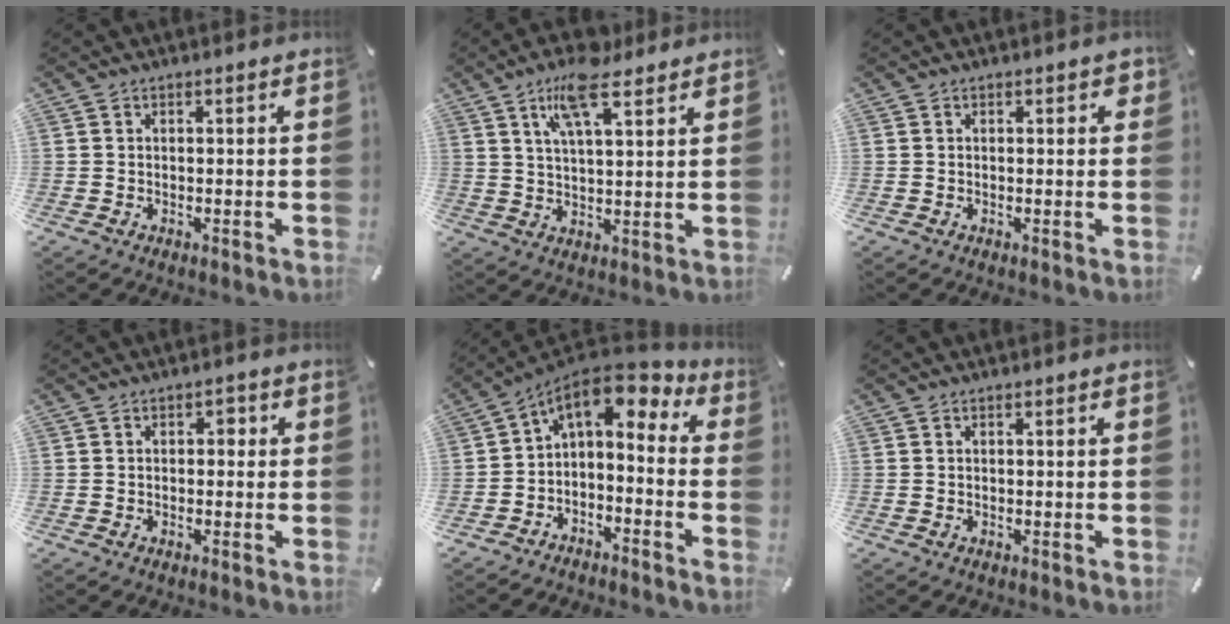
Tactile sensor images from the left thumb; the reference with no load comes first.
{"total": 10.7, "force": [6.9, 3.4, 7.5], "torque": [-0.136, -0.016, 0.120]}
{"total": 0.8, "force": [0.2, 0.6, 0.5], "torque": [-0.001, 0.002, 0.001]}
{"total": 1.9, "force": [0.0, 1.3, 1.3], "torque": [-0.020, 0.006, -0.005]}
{"total": 6.6, "force": [2.4, 4.3, 4.4], "torque": [-0.065, -0.022, 0.045]}
{"total": 0.0}